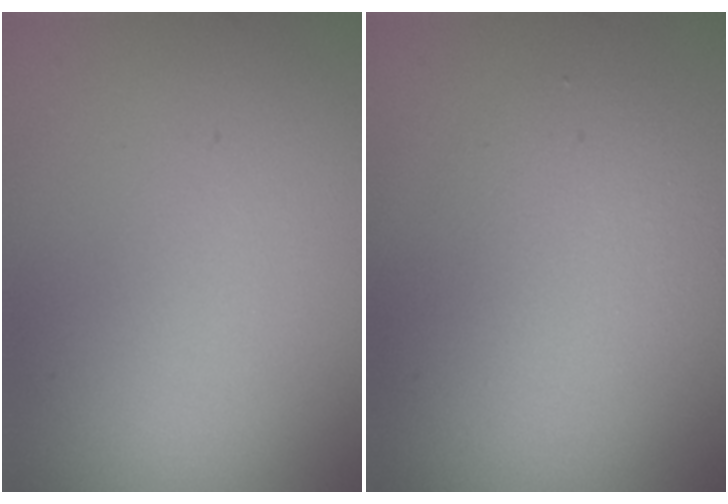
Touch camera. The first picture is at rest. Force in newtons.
{"total": 2.8, "press": 2.8, "slide": 0.2}